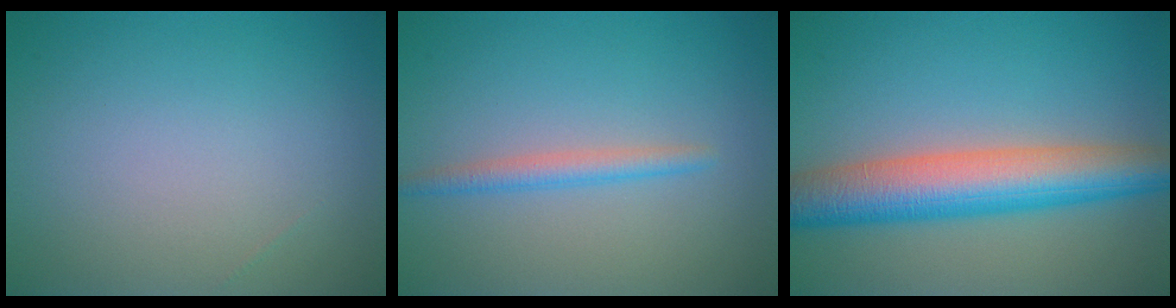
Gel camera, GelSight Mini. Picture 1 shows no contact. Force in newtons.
{"total": 1.9, "press": 1.9, "slide": 0.1}
{"total": 8.1, "press": 8.1, "slide": 0.4}